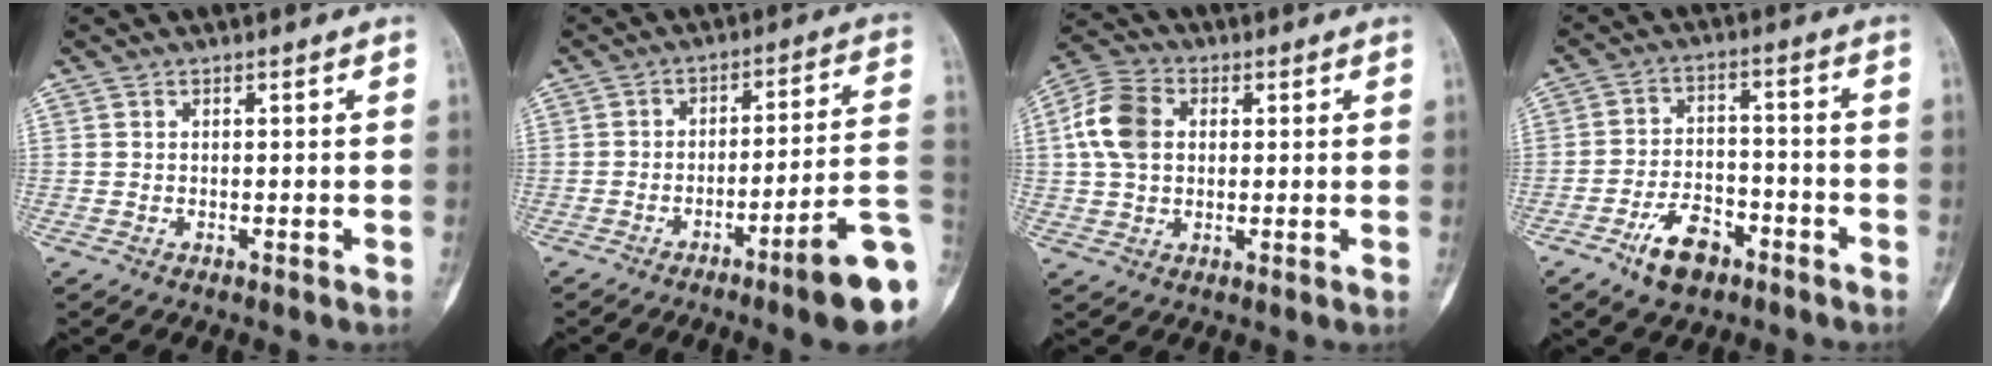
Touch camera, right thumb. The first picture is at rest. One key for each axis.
{"total": 14.6, "fx": -6.2, "fy": 1.7, "fz": 13.1, "tx": -0.143, "ty": 0.044, "tz": -0.088}
{"total": 9.4, "fx": 1.4, "fy": 6.9, "fz": 6.3, "tx": -0.124, "ty": 0.019, "tz": 0.020}
{"total": 9.0, "fx": -5.4, "fy": 4.9, "fz": 5.3, "tx": -0.076, "ty": 0.035, "tz": -0.095}